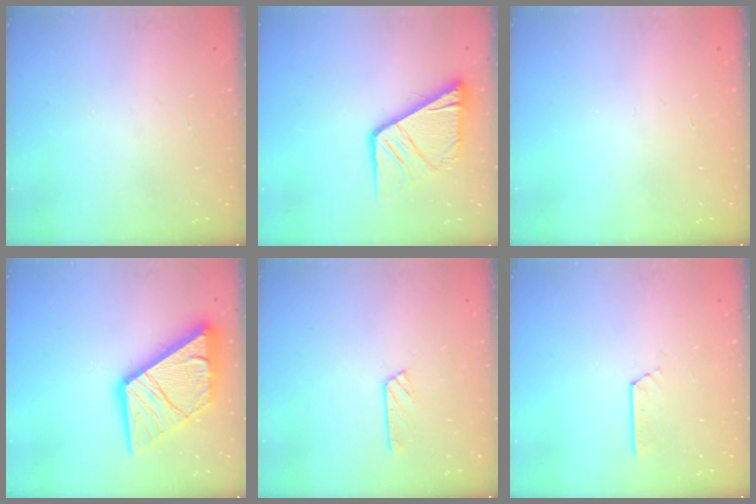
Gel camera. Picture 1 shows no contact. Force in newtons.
{"total": 14.0, "press": 13.9, "slide": 1.5}
{"total": 0.0}
{"total": 21.7, "press": 21.5, "slide": 2.5}
{"total": 2.9, "press": 2.8, "slide": 0.3}
{"total": 3.4, "press": 3.3, "slide": 0.4}